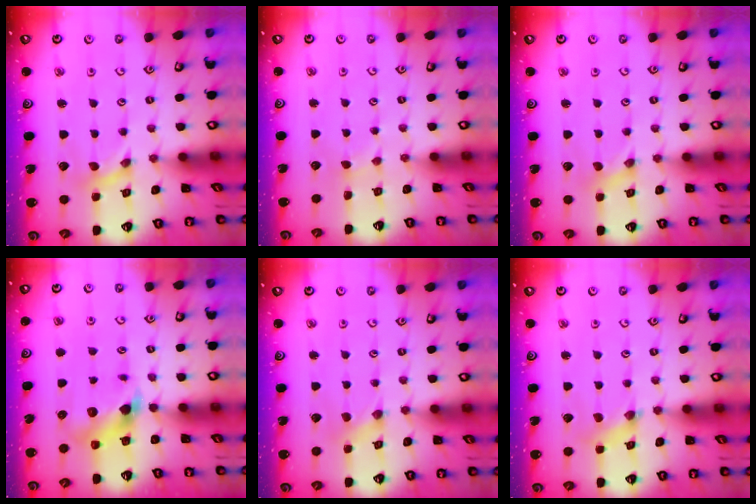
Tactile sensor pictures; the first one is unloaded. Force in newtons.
{"total": 1.0, "press": 0.9, "slide": 0.2}
{"total": 0.0}
{"total": 7.1, "press": 7.1, "slide": 0.8}
{"total": 1.4, "press": 1.3, "slide": 0.2}
{"total": 1.8, "press": 1.8, "slide": 0.2}